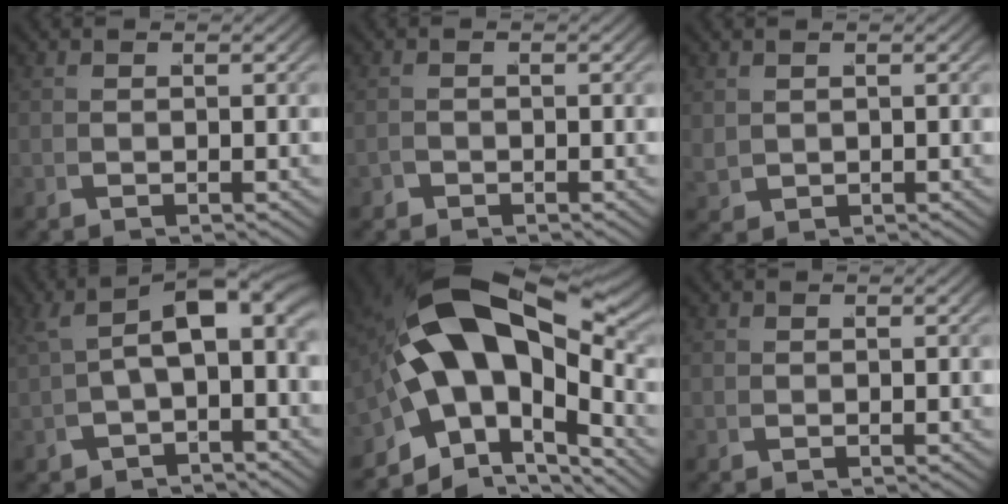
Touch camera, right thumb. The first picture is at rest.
{"total": 0.8, "force": [-0.8, 0.0, -0.3], "torque": [0.017, 0.004, -0.016]}
{"total": 1.5, "force": [0.5, 1.2, 0.9], "torque": [-0.022, -0.012, 0.024]}
{"total": 6.6, "force": [0.9, 3.6, 5.5], "torque": [-0.077, 0.011, 0.015]}
{"total": 17.0, "force": [-0.6, 10.5, 13.4], "torque": [-0.267, -0.033, 0.007]}
{"total": 0.7, "force": [0.2, 0.6, 0.3], "torque": [-0.005, -0.001, 0.004]}